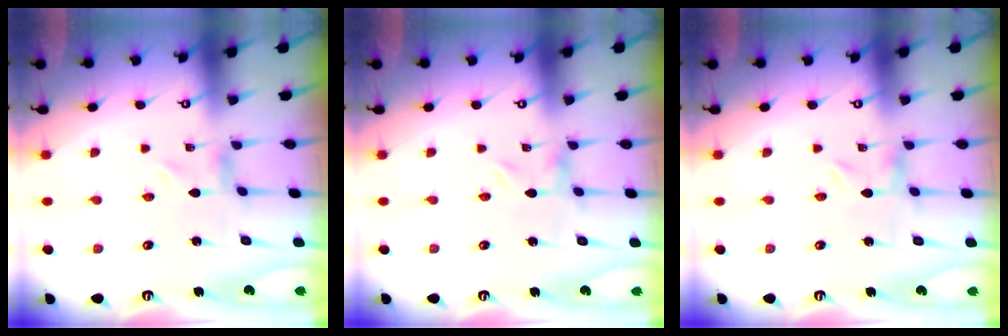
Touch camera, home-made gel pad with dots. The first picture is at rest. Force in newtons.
{"total": 0.0}
{"total": 0.0}